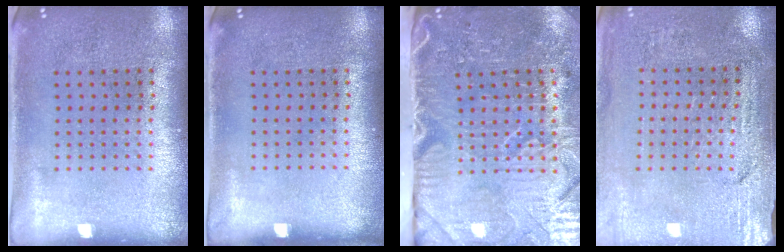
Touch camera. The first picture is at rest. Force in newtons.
{"total": 0.0}
{"total": 5.3, "press": 4.4, "slide": 2.9}
{"total": 3.1, "press": 3.0, "slide": 0.3}